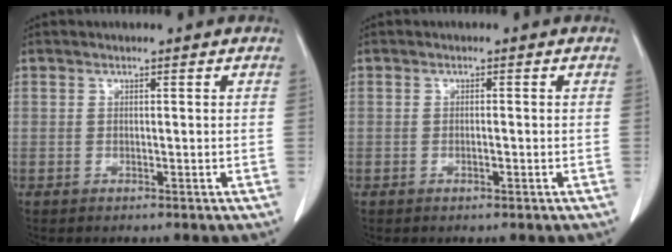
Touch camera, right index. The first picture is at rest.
{"total": 0.9, "force": [-0.4, 0.2, 0.8], "torque": [-0.018, -0.001, -0.006]}